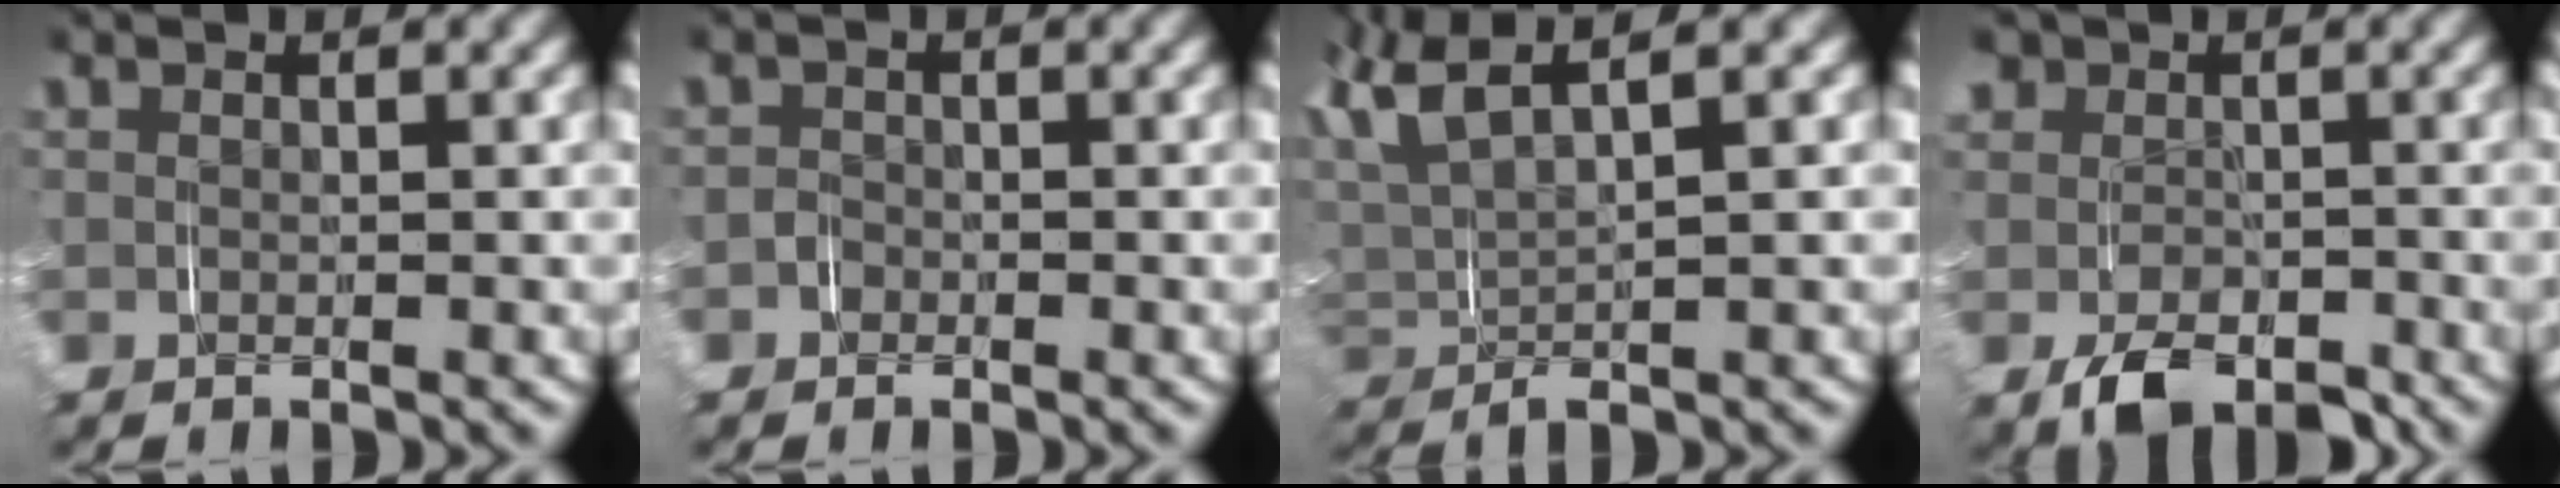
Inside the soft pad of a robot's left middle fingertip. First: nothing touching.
{"total": 0.8, "force": [-0.5, 0.6, -0.1], "torque": [-0.001, -0.002, -0.013]}
{"total": 6.4, "force": [2.9, 3.4, 4.5], "torque": [-0.117, 0.004, 0.044]}
{"total": 4.4, "force": [-1.9, 3.1, 2.5], "torque": [-0.048, -0.020, -0.023]}